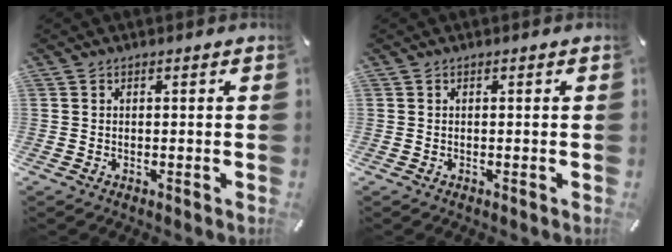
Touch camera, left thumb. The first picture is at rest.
{"total": 0.0}